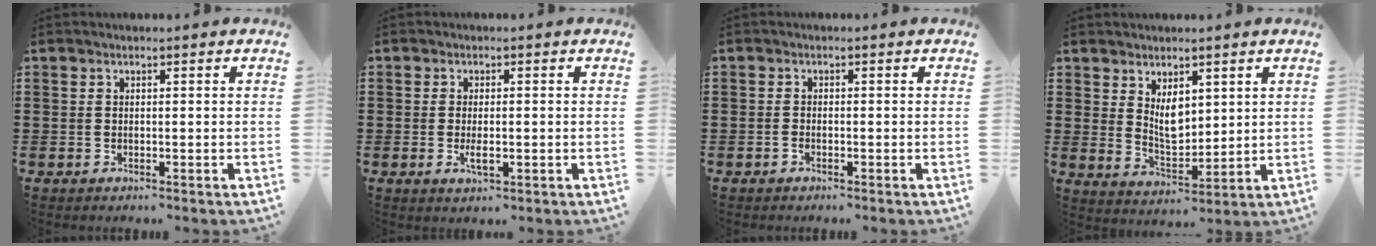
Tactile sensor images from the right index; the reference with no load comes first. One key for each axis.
{"total": 2.7, "fx": -0.6, "fy": 0.9, "fz": 2.5, "tx": -0.053, "ty": -0.004, "tz": -0.012}
{"total": 0.7, "fx": -0.5, "fy": 0.2, "fz": 0.4, "tx": -0.010, "ty": -0.004, "tz": -0.010}
{"total": 4.9, "fx": 2.5, "fy": 2.7, "fz": 3.3, "tx": -0.055, "ty": -0.009, "tz": 0.042}